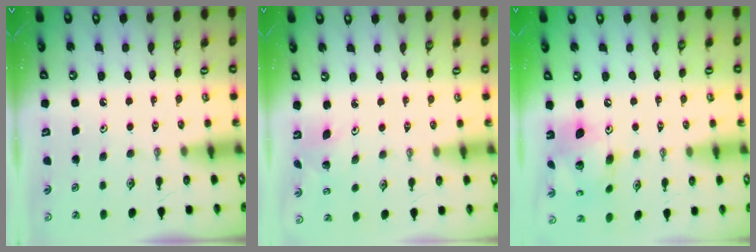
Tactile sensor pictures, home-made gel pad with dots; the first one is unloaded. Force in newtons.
{"total": 2.7, "press": 2.7, "slide": 0.2}
{"total": 15.1, "press": 15.0, "slide": 1.3}